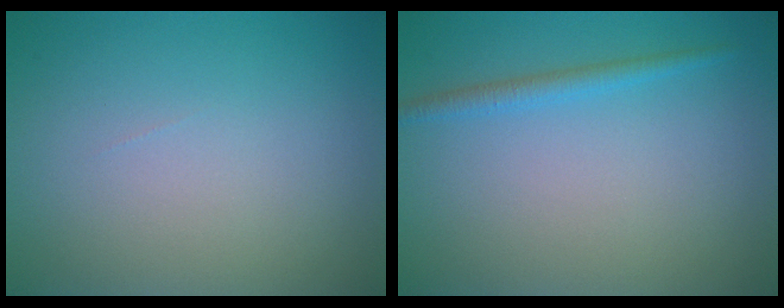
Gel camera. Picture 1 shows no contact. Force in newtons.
{"total": 1.5, "press": 1.5, "slide": 0.1}